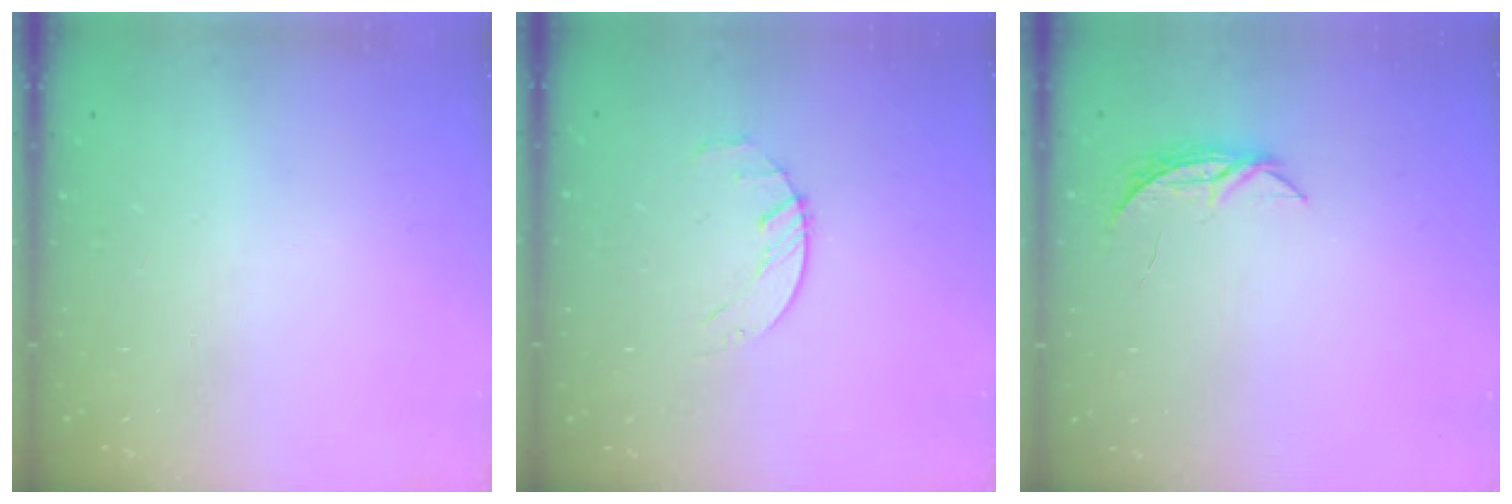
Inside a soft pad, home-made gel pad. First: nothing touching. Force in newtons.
{"total": 2.7, "press": 2.6, "slide": 0.3}
{"total": 4.8, "press": 4.7, "slide": 0.5}